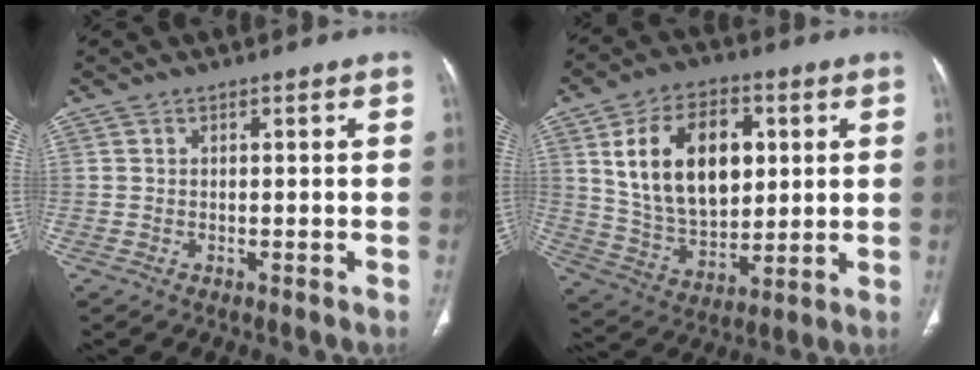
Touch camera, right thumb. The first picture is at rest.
{"total": 19.0, "force": [4.8, 12.0, 13.9], "torque": [-0.198, -0.009, 0.095]}